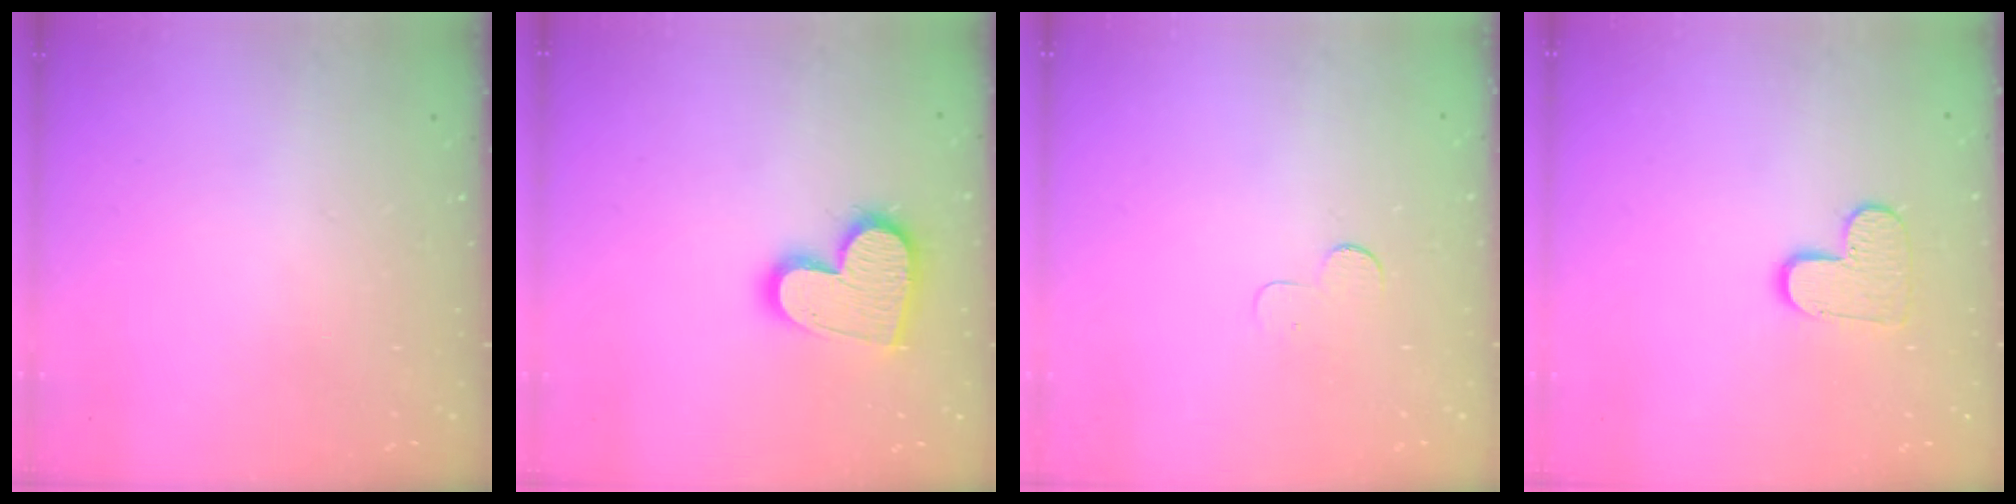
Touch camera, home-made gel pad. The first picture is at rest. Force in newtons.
{"total": 14.9, "press": 14.8, "slide": 1.1}
{"total": 2.9, "press": 2.9, "slide": 0.3}
{"total": 8.3, "press": 8.2, "slide": 0.4}